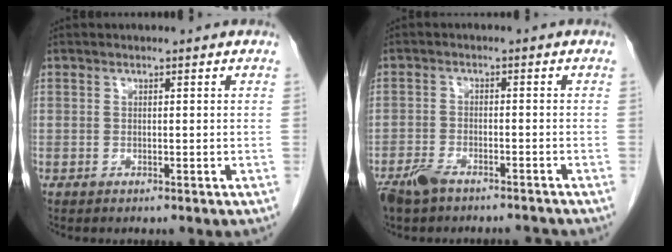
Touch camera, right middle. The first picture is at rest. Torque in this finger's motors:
{"motor_torque": [-0.09, -0.26, 0.06, 0.01]}